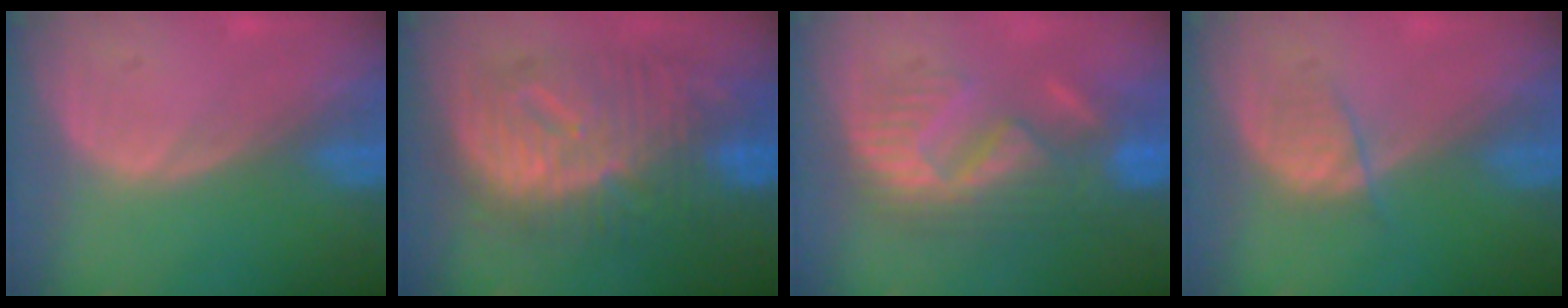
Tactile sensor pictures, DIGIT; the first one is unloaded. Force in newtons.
{"total": 12.6, "press": 12.5, "slide": 1.2}
{"total": 8.7, "press": 8.6, "slide": 1.5}
{"total": 2.1, "press": 2.1, "slide": 0.3}